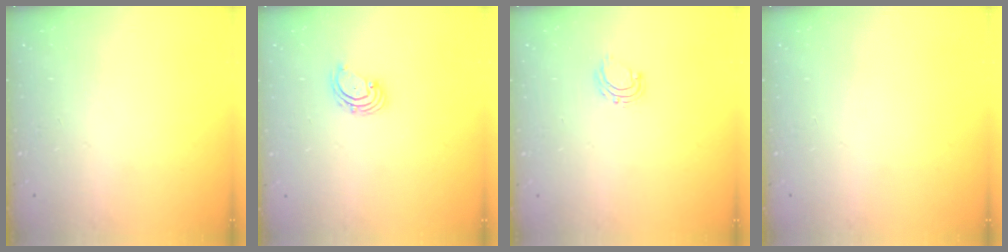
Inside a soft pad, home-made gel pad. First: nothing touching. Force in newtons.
{"total": 2.6, "press": 2.5, "slide": 0.6}
{"total": 6.5, "press": 6.5, "slide": 0.4}
{"total": 0.0}